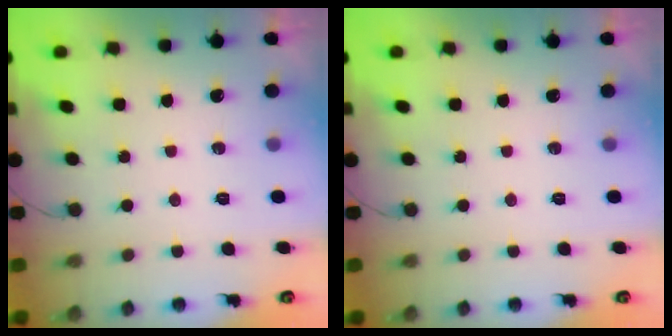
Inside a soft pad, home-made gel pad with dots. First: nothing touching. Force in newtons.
{"total": 0.0}